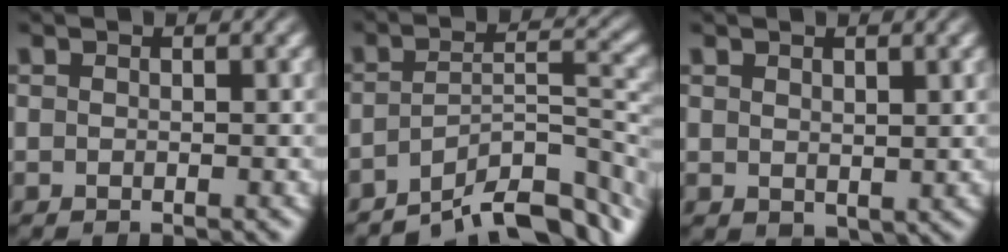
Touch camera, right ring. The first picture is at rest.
{"total": 11.0, "force": [-7.0, 4.7, 6.9], "torque": [-0.081, -0.032, -0.094]}
{"total": 1.2, "force": [0.6, 0.6, 0.7], "torque": [0.001, -0.005, 0.023]}